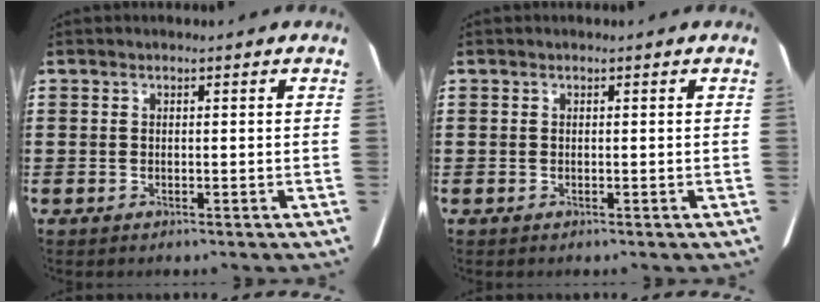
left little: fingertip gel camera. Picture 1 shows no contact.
{"total": 0.0}